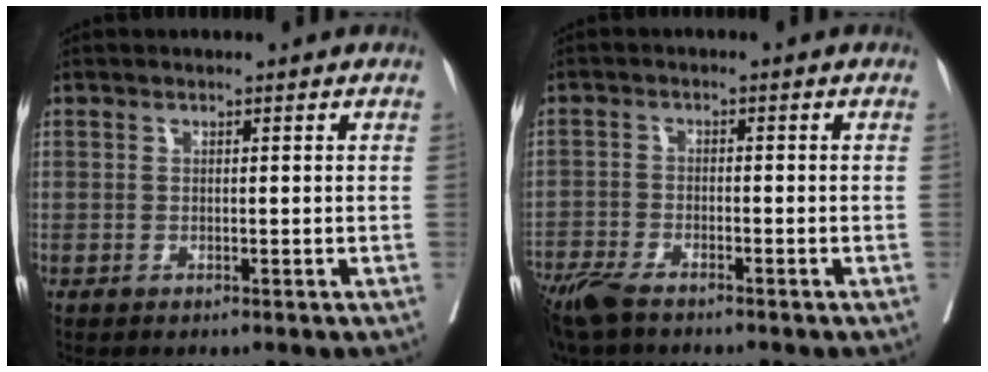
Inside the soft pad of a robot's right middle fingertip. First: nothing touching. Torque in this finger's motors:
{"motor_torque": [1.04, -1.10, 0.40, 0.15]}